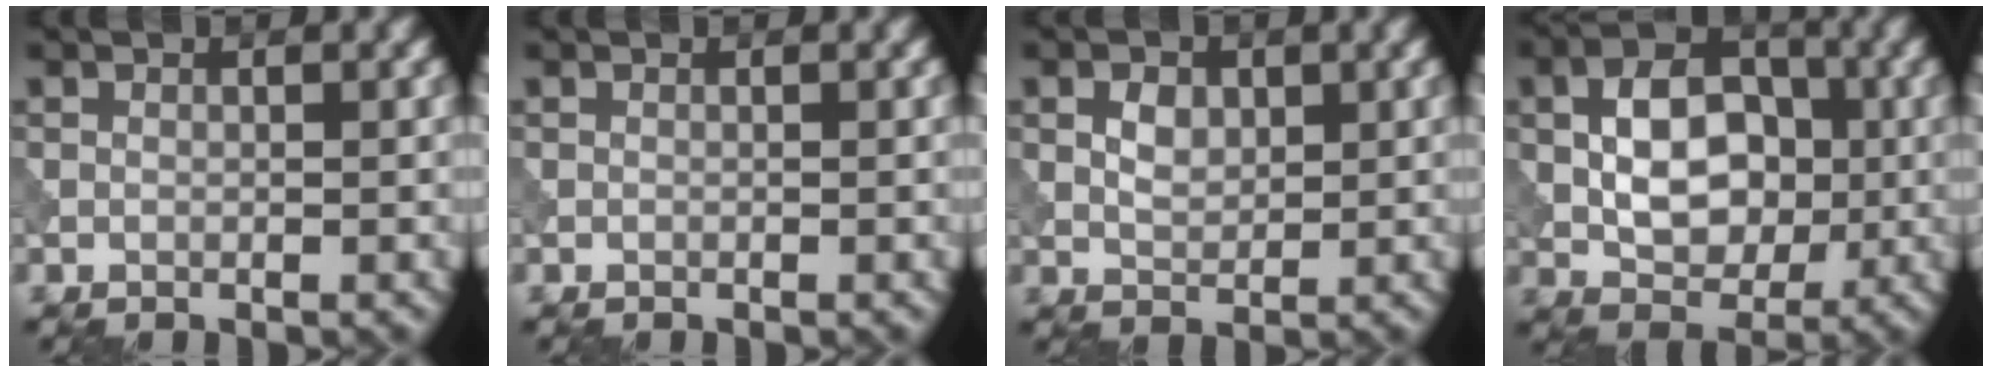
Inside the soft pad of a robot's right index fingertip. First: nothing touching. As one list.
[{"total": 0.0}, {"total": 2.2, "force": [0.6, 1.5, 1.5], "torque": [-0.028, -0.001, 0.010]}, {"total": 6.8, "force": [0.0, 4.6, 5.0], "torque": [-0.076, 0.005, -0.001]}]